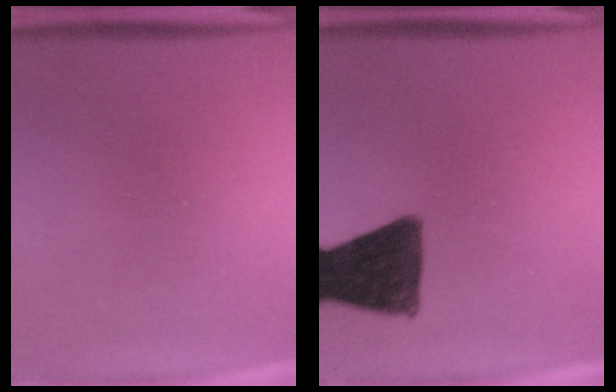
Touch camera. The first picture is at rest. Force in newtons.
{"total": 12.5}